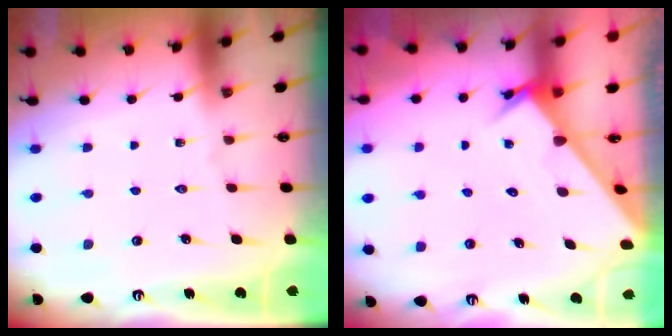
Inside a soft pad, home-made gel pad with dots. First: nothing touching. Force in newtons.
{"total": 2.9, "press": 2.9, "slide": 0.1}